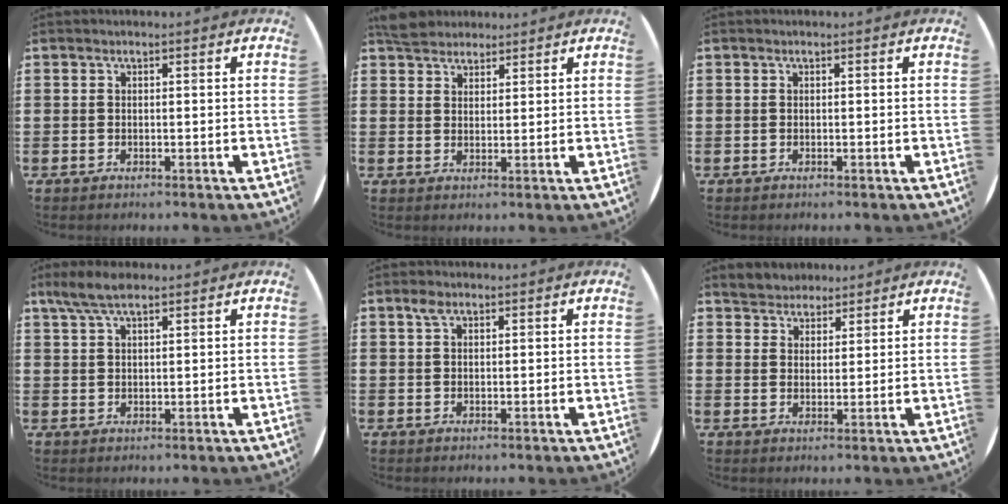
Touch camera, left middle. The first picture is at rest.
{"total": 3.9, "force": [3.6, 1.4, 0.5], "torque": [-0.012, -0.001, 0.070]}
{"total": 0.0}
{"total": 4.5, "force": [3.3, 1.5, 2.7], "torque": [-0.051, -0.001, 0.059]}
{"total": 1.6, "force": [0.9, 0.8, 0.9], "torque": [-0.013, 0.003, 0.015]}
{"total": 3.4, "force": [3.1, 1.2, -0.6], "torque": [0.001, -0.001, 0.059]}